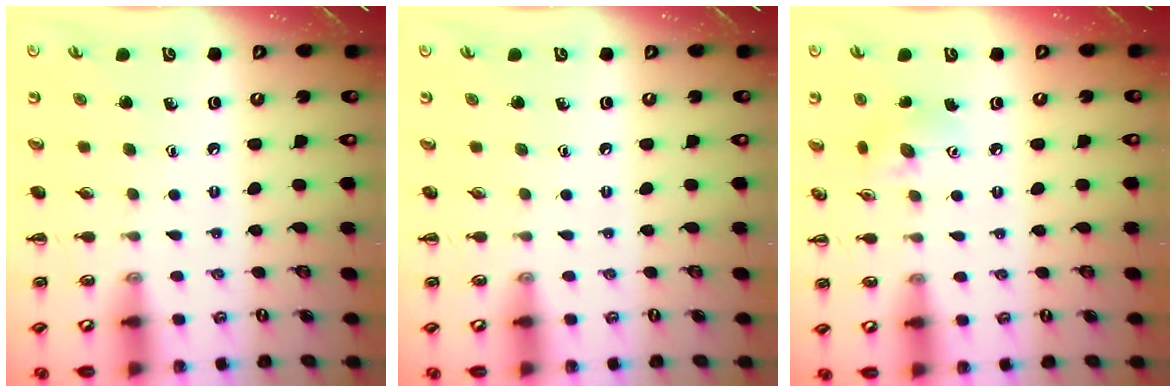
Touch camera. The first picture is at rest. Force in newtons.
{"total": 0.0}
{"total": 6.5, "press": 6.5, "slide": 0.7}